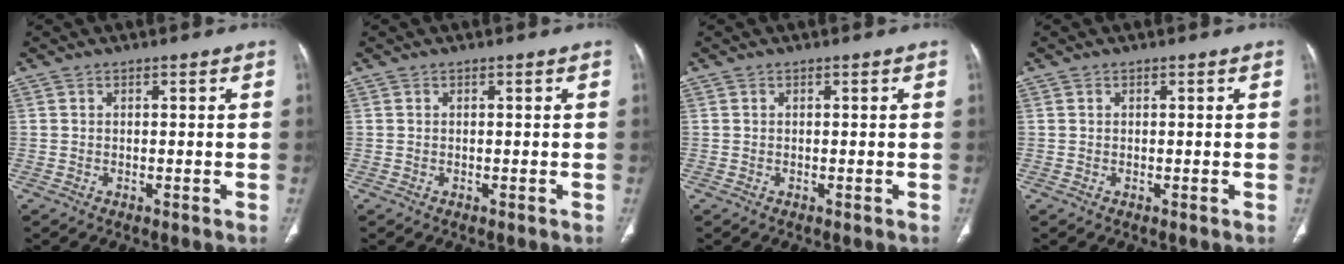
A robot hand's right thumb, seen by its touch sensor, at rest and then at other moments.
{"total": 0.0}
{"total": 0.0}
{"total": 0.0}